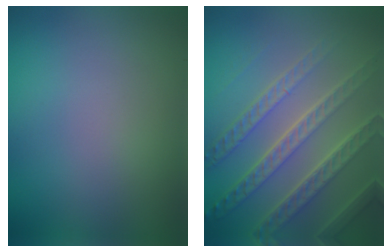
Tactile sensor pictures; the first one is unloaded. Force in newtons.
{"total": 7.9, "press": 5.4, "slide": 5.8}